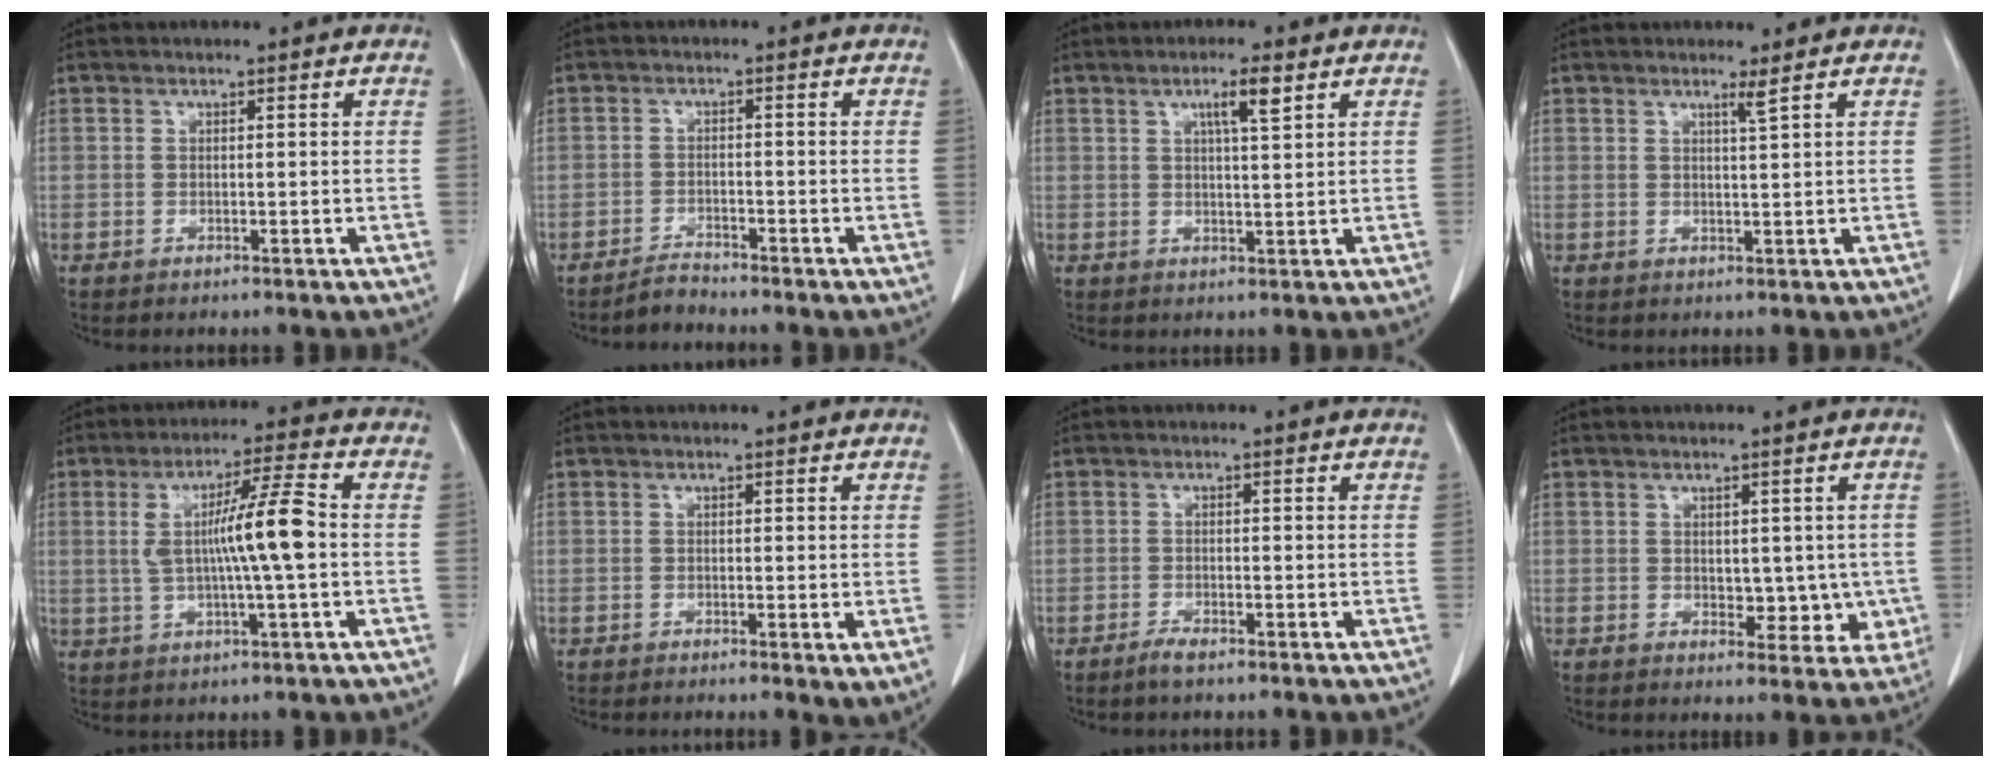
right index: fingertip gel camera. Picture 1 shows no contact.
{"total": 2.1, "force": [-2.1, 0.1, -0.1], "torque": [0.007, -0.007, -0.038]}
{"total": 4.1, "force": [2.1, 0.2, 3.5], "torque": [-0.059, 0.000, 0.035]}
{"total": 1.4, "force": [1.0, -0.5, 0.9], "torque": [-0.026, -0.011, 0.021]}
{"total": 9.9, "force": [0.3, 0.2, 9.9], "torque": [-0.180, 0.011, 0.003]}
{"total": 2.1, "force": [-0.4, 0.4, 2.0], "torque": [-0.028, -0.007, -0.006]}
{"total": 1.8, "force": [-1.4, 0.1, 1.1], "torque": [-0.026, -0.003, -0.028]}
{"total": 5.5, "force": [-0.2, 3.5, 4.2], "torque": [-0.031, 0.001, 0.006]}